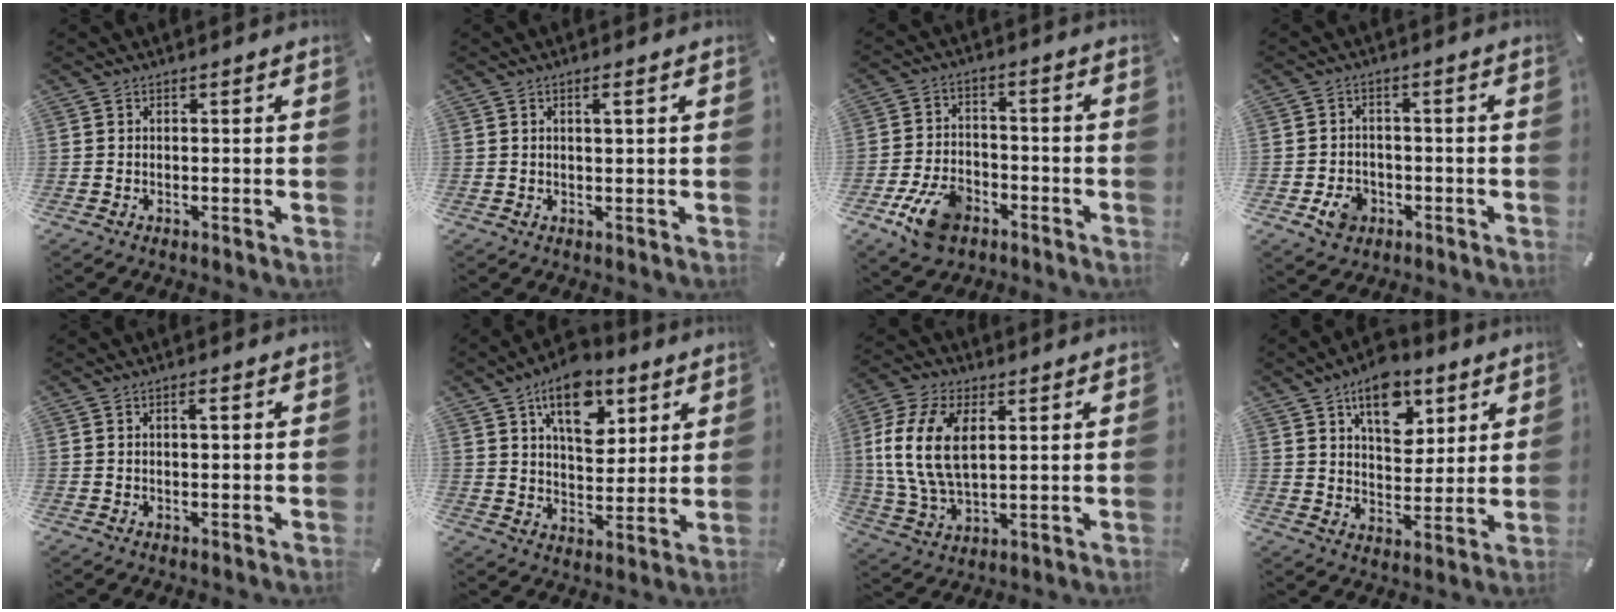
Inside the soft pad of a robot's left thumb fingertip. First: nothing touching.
{"total": 1.7, "force": [0.7, 0.2, 1.6], "torque": [-0.032, 0.001, 0.010]}
{"total": 10.9, "force": [-5.6, 6.7, 6.5], "torque": [-0.129, 0.028, -0.095]}
{"total": 5.7, "force": [-2.2, 4.6, 2.5], "torque": [-0.043, 0.008, -0.039]}
{"total": 1.4, "force": [0.5, 0.3, 1.3], "torque": [-0.025, 0.002, 0.007]}
{"total": 14.2, "force": [7.7, 8.5, 8.3], "torque": [-0.121, -0.029, 0.135]}
{"total": 13.9, "force": [3.2, 8.6, 10.4], "torque": [-0.246, 0.004, 0.057]}
{"total": 12.7, "force": [7.4, 7.7, 6.9], "torque": [-0.095, -0.032, 0.129]}